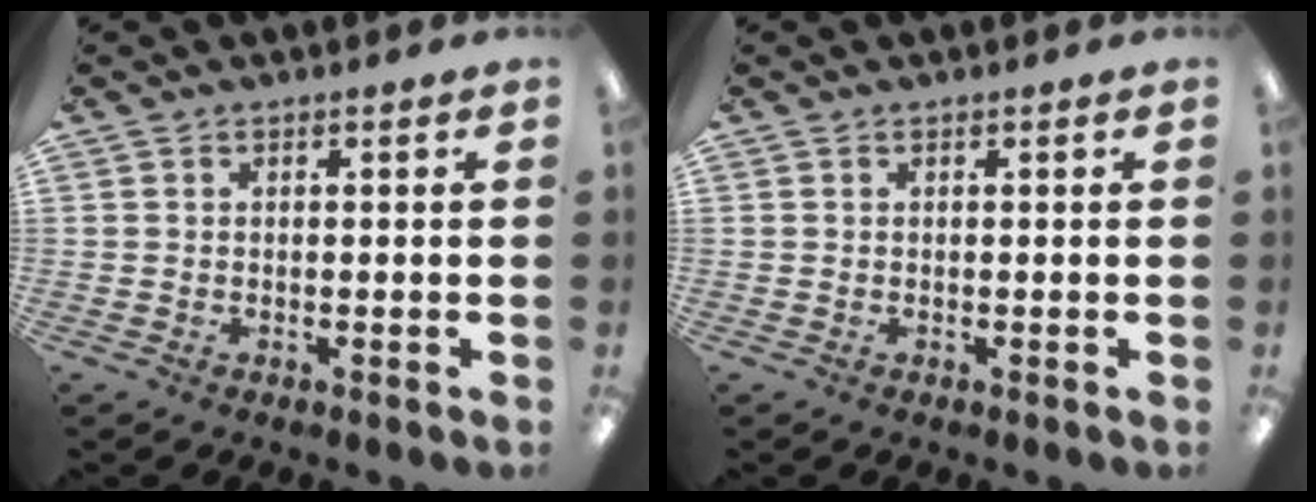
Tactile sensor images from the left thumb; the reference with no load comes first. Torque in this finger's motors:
{"motor_torque": [-0.15, -0.15, 0.17, -0.07, 0.00]}